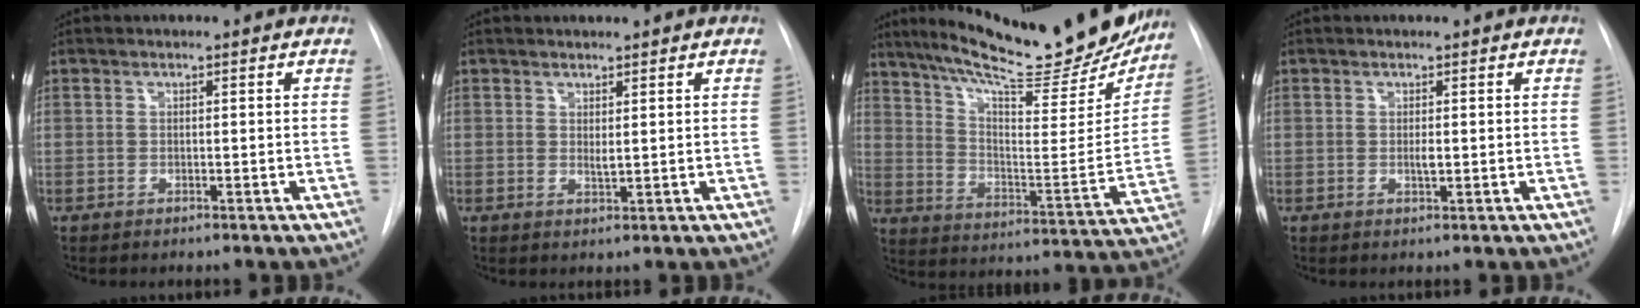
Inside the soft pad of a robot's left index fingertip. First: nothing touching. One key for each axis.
{"total": 1.2, "fx": 0.6, "fy": 0.1, "fz": 1.1, "tx": -0.022, "ty": -0.007, "tz": 0.016}
{"total": 27.5, "fx": 23.2, "fy": 4.6, "fz": 14.1, "tx": -0.217, "ty": -0.056, "tz": 0.314}
{"total": 0.9, "fx": -0.2, "fy": 0.2, "fz": 0.8, "tx": -0.016, "ty": -0.007, "tz": -0.002}